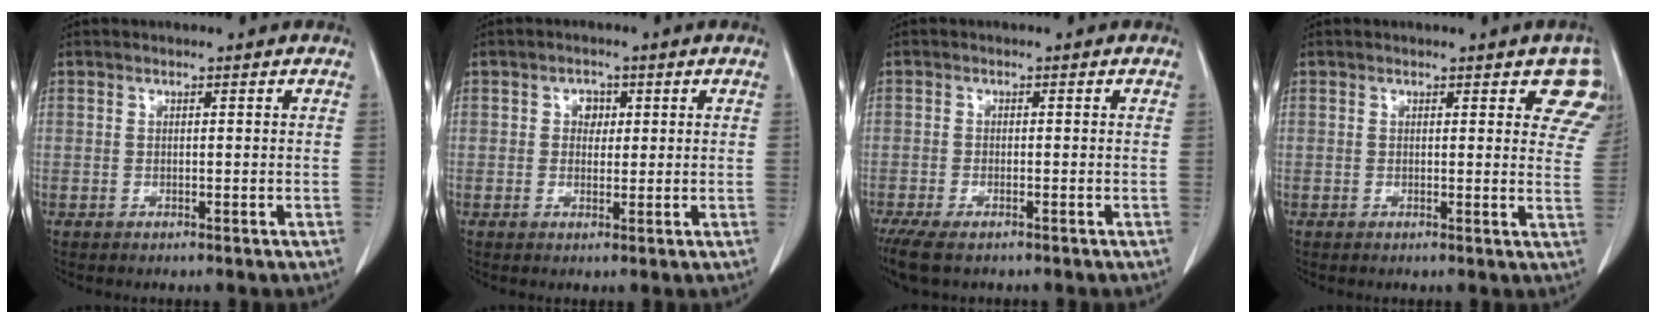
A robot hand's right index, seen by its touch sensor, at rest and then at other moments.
{"total": 2.2, "force": [0.6, 1.7, 1.2], "torque": [-0.014, 0.002, 0.006]}
{"total": 6.0, "force": [-4.4, 1.7, 3.6], "torque": [-0.064, -0.015, -0.074]}
{"total": 6.9, "force": [4.6, 2.3, 4.6], "torque": [-0.037, -0.012, 0.031]}